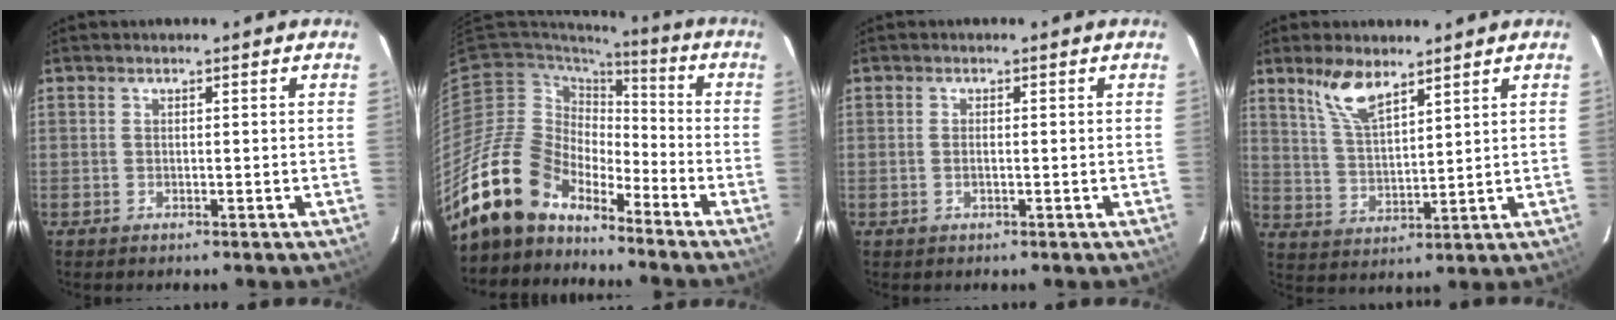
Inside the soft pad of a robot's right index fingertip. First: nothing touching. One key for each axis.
{"total": 15.7, "fx": -13.1, "fy": 7.6, "fz": 4.3, "tx": -0.094, "ty": 0.014, "tz": -0.243}
{"total": 1.5, "fx": -0.3, "fy": 0.0, "fz": 1.5, "tx": -0.029, "ty": -0.001, "tz": -0.006}
{"total": 7.8, "fx": 5.6, "fy": 2.5, "fz": 4.7, "tx": -0.091, "ty": 0.005, "tz": 0.118}